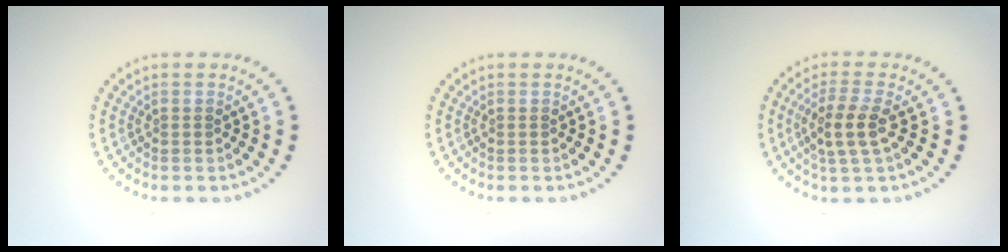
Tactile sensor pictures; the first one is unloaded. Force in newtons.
{"total": 0.0}
{"total": 3.2, "press": 2.9, "slide": 1.3}